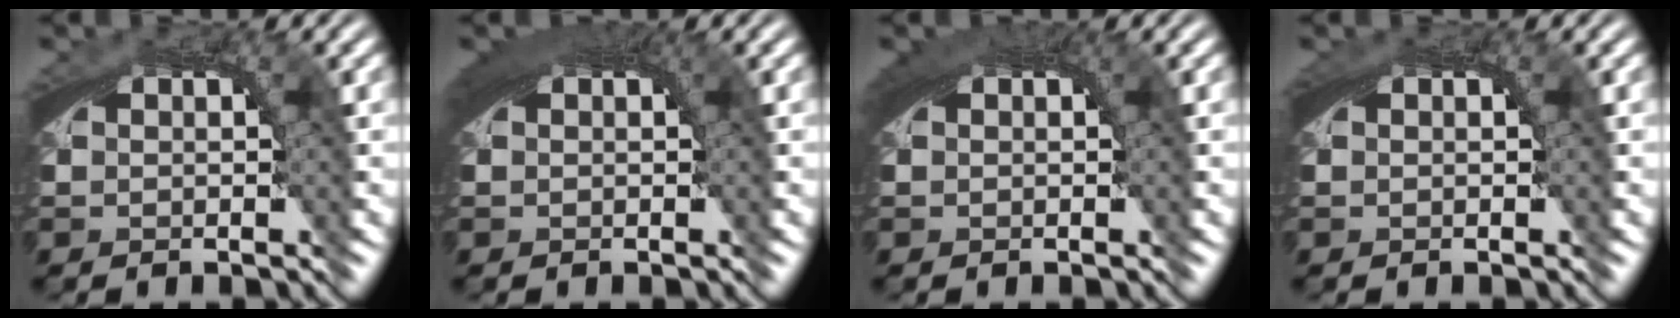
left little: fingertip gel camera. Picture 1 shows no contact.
{"total": 2.6, "force": [1.1, 0.6, 2.3], "torque": [-0.024, 0.010, 0.015]}
{"total": 2.2, "force": [0.9, 0.4, 1.9], "torque": [-0.022, 0.007, 0.013]}
{"total": 0.8, "force": [0.3, 0.0, 0.8], "torque": [-0.012, 0.001, 0.005]}